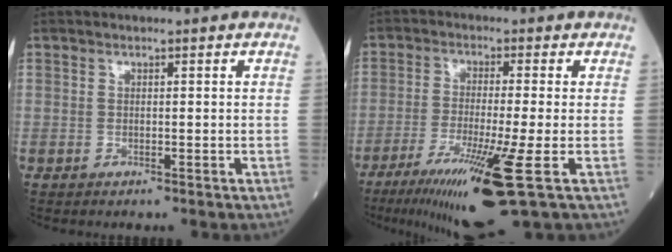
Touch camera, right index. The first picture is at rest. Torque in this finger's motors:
{"motor_torque": [1.48, -0.67, 0.79, 0.21]}